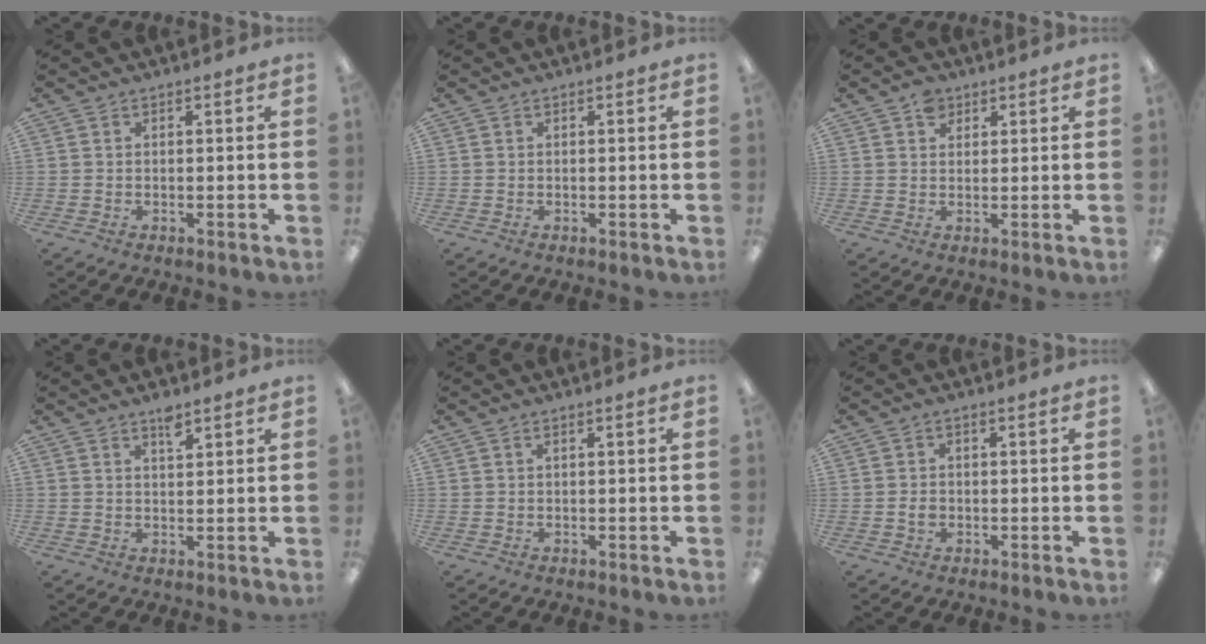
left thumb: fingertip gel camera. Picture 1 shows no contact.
{"total": 0.0}
{"total": 3.7, "force": [2.2, 2.5, 1.4], "torque": [-0.016, -0.004, 0.039]}
{"total": 3.0, "force": [2.4, 0.9, 1.6], "torque": [-0.020, -0.009, 0.041]}
{"total": 0.8, "force": [0.2, 0.2, 0.7], "torque": [-0.014, 0.001, 0.004]}
{"total": 1.7, "force": [-0.3, 1.2, 1.2], "torque": [-0.022, 0.003, -0.006]}